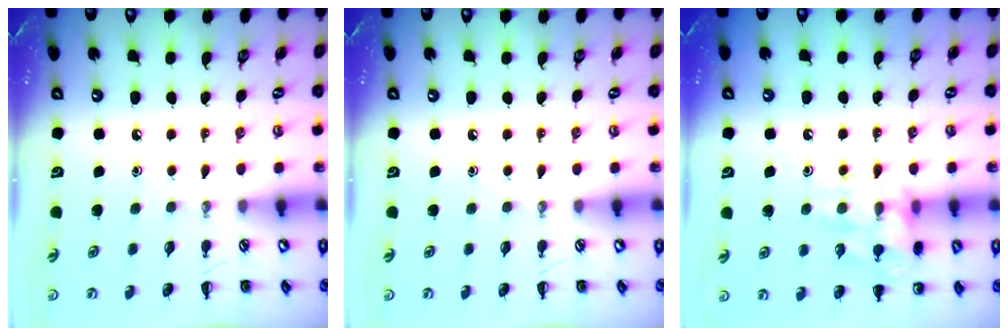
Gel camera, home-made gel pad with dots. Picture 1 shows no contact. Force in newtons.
{"total": 0.0}
{"total": 13.3, "press": 13.3, "slide": 1.1}